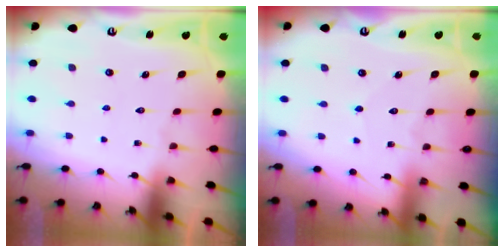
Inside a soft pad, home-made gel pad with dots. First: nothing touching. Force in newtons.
{"total": 2.6, "press": 2.6, "slide": 0.2}